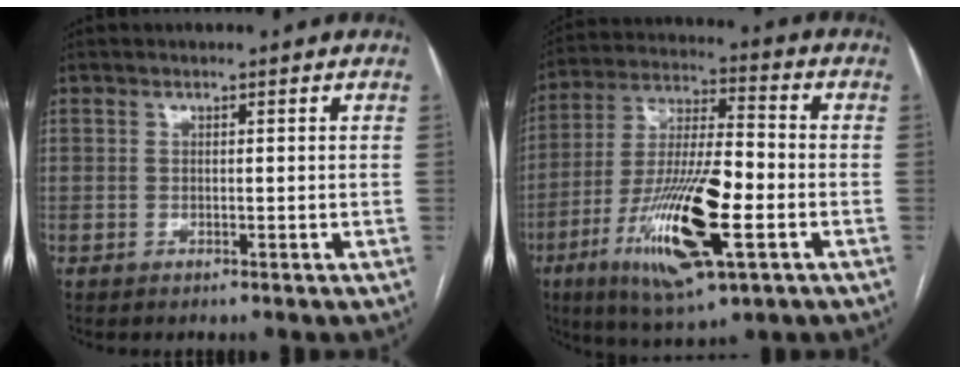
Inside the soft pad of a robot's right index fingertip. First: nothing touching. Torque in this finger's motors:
{"motor_torque": [2.07, -0.07, 0.50, 0.21]}